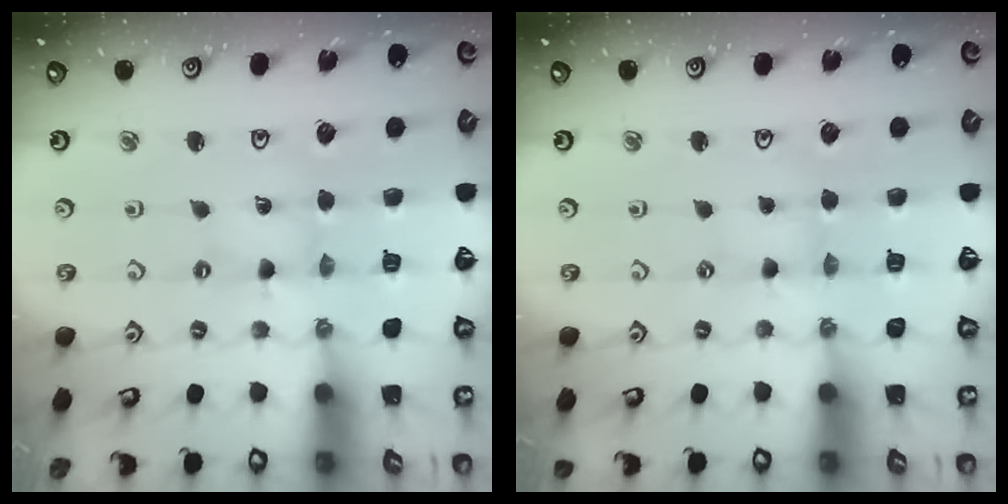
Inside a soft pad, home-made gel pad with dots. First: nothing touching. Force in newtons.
{"total": 1.3, "press": 1.3, "slide": 0.3}